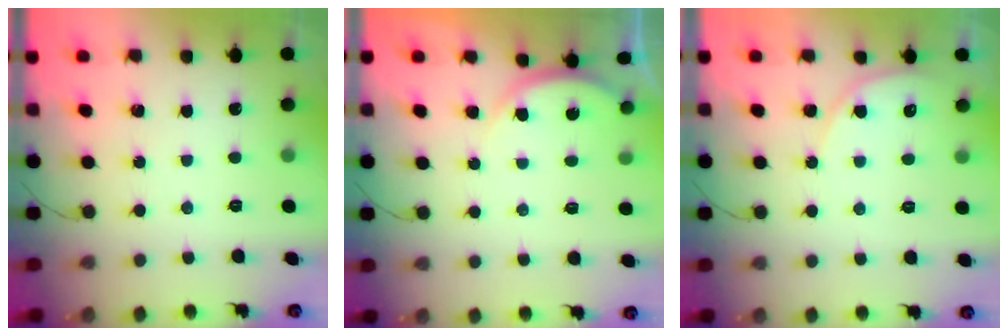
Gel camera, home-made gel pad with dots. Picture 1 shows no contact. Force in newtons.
{"total": 4.3, "press": 4.3, "slide": 0.5}
{"total": 5.8, "press": 5.8, "slide": 0.4}